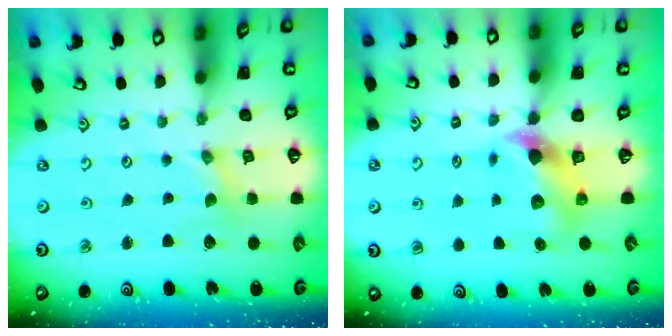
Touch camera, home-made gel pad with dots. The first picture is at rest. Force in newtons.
{"total": 5.9, "press": 5.9, "slide": 0.9}